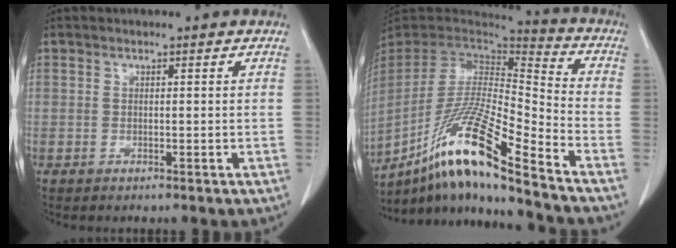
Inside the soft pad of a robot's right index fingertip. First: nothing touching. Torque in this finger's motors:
{"motor_torque": [0.97, -0.92, 0.66, 0.21]}